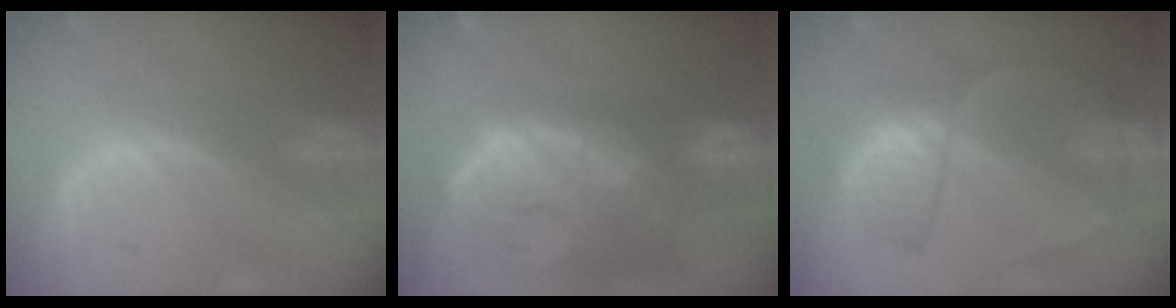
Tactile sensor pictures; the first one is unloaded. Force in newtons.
{"total": 14.7, "press": 11.9, "slide": 8.6}
{"total": 6.9, "press": 6.6, "slide": 1.7}